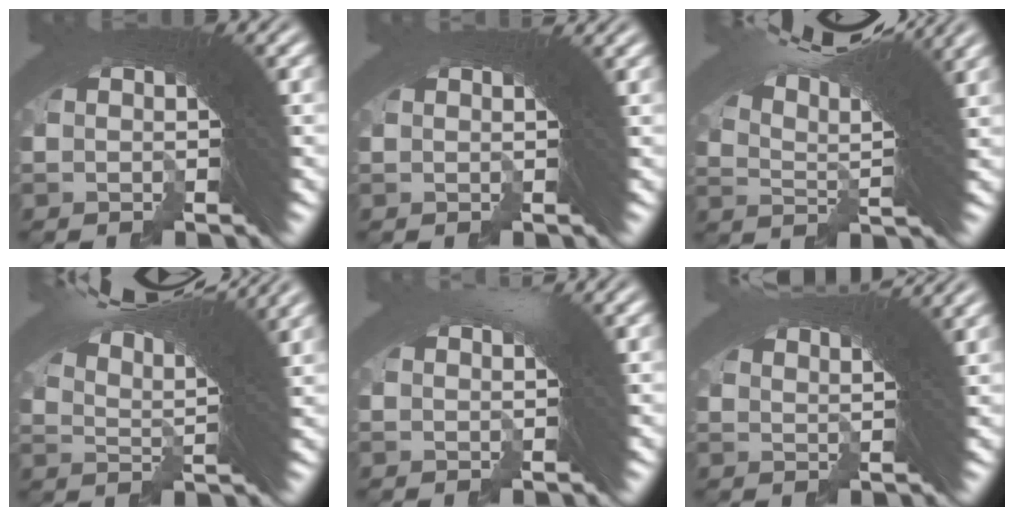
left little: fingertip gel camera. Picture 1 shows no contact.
{"total": 1.4, "force": [1.1, -0.7, 0.5], "torque": [-0.005, 0.006, 0.018]}
{"total": 10.0, "force": [6.2, 2.5, 7.5], "torque": [-0.116, 0.025, 0.088]}
{"total": 11.3, "force": [7.7, 2.9, 7.8], "torque": [-0.121, 0.031, 0.109]}
{"total": 1.7, "force": [1.3, -0.7, 0.8], "torque": [0.003, 0.017, 0.015]}
{"total": 6.2, "force": [5.4, -0.4, 3.1], "torque": [-0.038, 0.022, 0.084]}